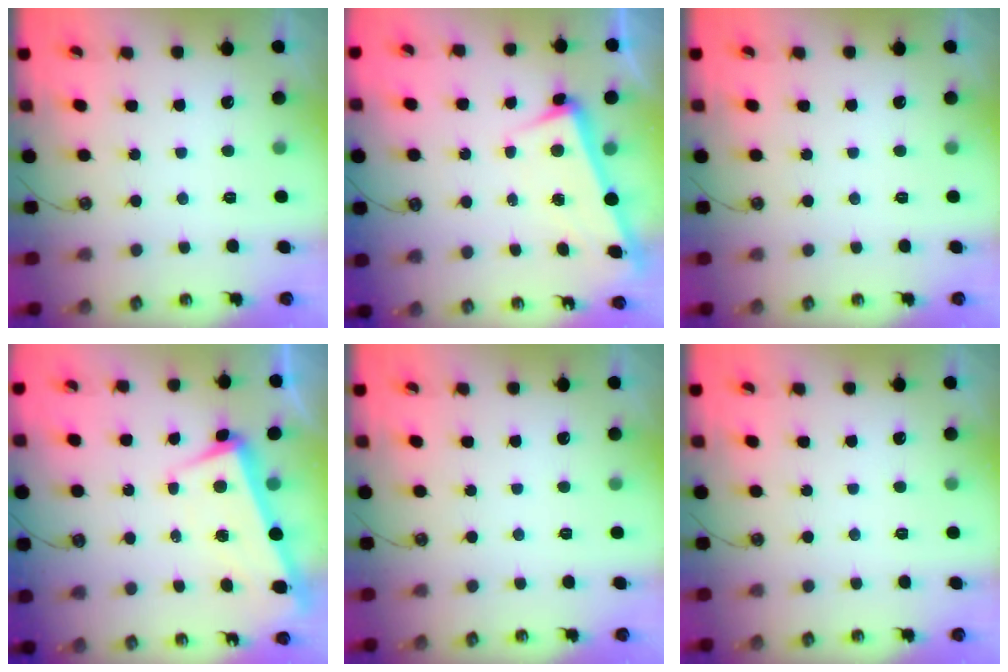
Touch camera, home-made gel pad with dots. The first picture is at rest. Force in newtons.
{"total": 3.4, "press": 3.2, "slide": 1.1}
{"total": 0.0}
{"total": 2.3, "press": 1.3, "slide": 1.9}
{"total": 0.0}
{"total": 0.0}